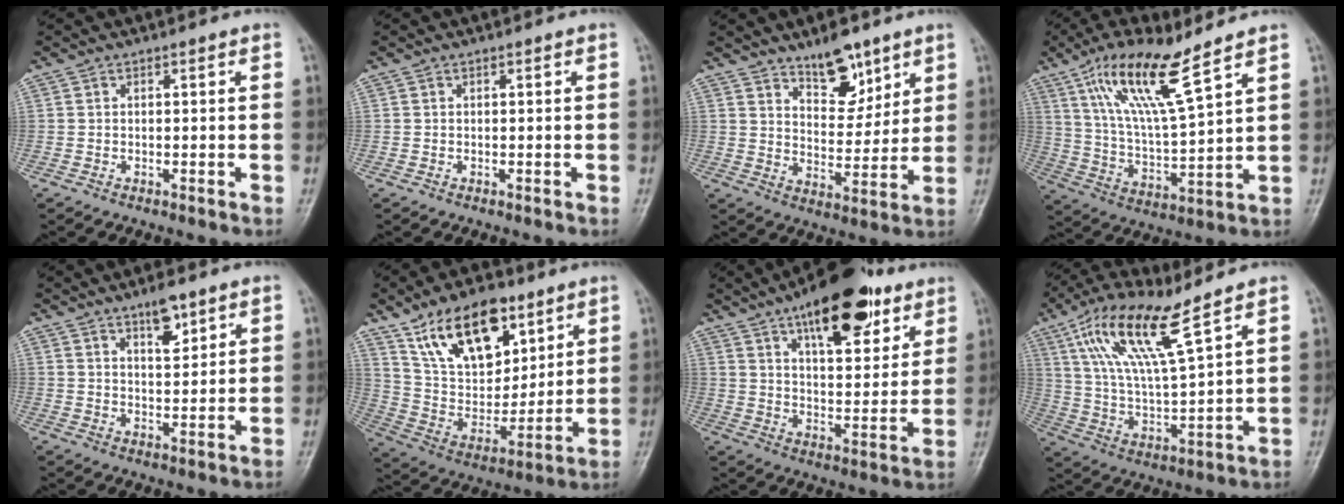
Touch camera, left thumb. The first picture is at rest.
{"total": 0.0}
{"total": 9.6, "force": [6.6, 4.5, 5.3], "torque": [-0.048, -0.049, 0.110]}
{"total": 15.1, "force": [9.2, 2.7, 11.7], "torque": [-0.221, -0.042, 0.185]}
{"total": 5.3, "force": [3.4, 1.9, 3.6], "torque": [-0.044, -0.024, 0.056]}
{"total": 19.3, "force": [11.4, 10.3, 11.8], "torque": [-0.150, -0.048, 0.213]}
{"total": 19.3, "force": [11.4, 8.0, 13.3], "torque": [-0.156, -0.043, 0.176]}
{"total": 15.0, "force": [8.6, 2.9, 12.0], "torque": [-0.238, -0.030, 0.176]}